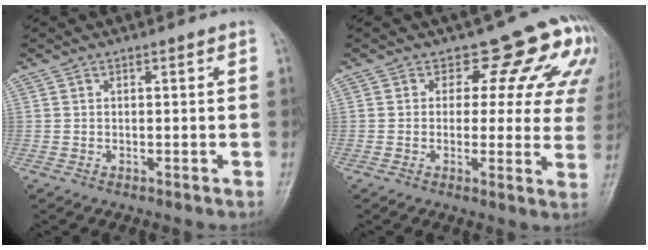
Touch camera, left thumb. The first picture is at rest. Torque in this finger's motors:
{"motor_torque": [0.50, 0.32, 0.19, -0.25, 0.09]}